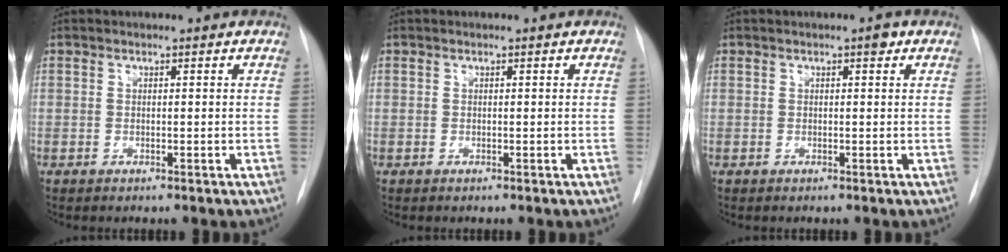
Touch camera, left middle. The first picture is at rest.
{"total": 0.0}
{"total": 1.0, "force": [0.5, 0.3, 0.7], "torque": [-0.012, 0.001, 0.005]}